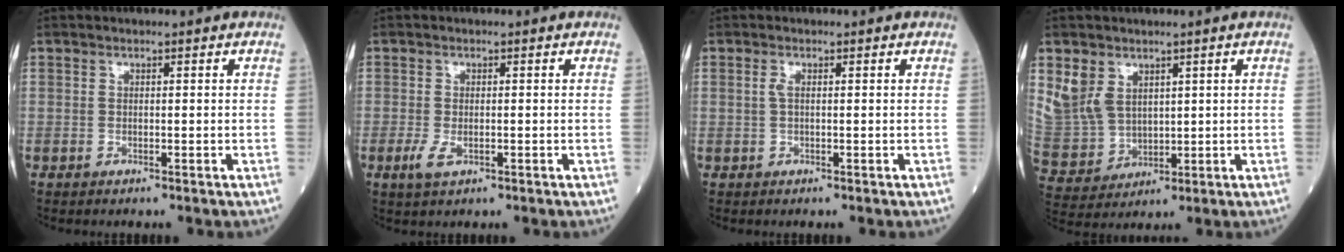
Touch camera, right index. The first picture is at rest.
{"total": 2.6, "force": [-0.9, 1.2, 2.2], "torque": [-0.051, -0.004, -0.014]}
{"total": 1.0, "force": [0.2, 0.3, 0.9], "torque": [-0.024, 0.000, 0.001]}
{"total": 8.5, "force": [4.1, 6.6, 3.5], "torque": [-0.092, 0.013, 0.104]}